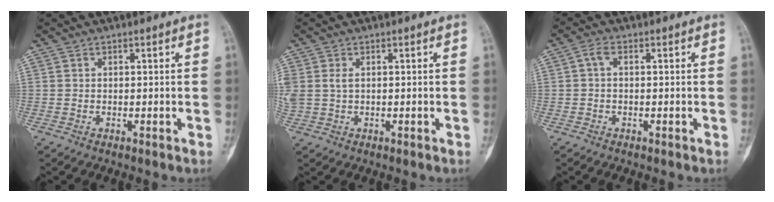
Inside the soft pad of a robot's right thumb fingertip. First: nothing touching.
{"total": 3.5, "force": [0.4, 2.4, 2.5], "torque": [-0.070, 0.007, 0.011]}
{"total": 2.4, "force": [0.3, 1.3, 2.0], "torque": [-0.039, 0.008, 0.004]}